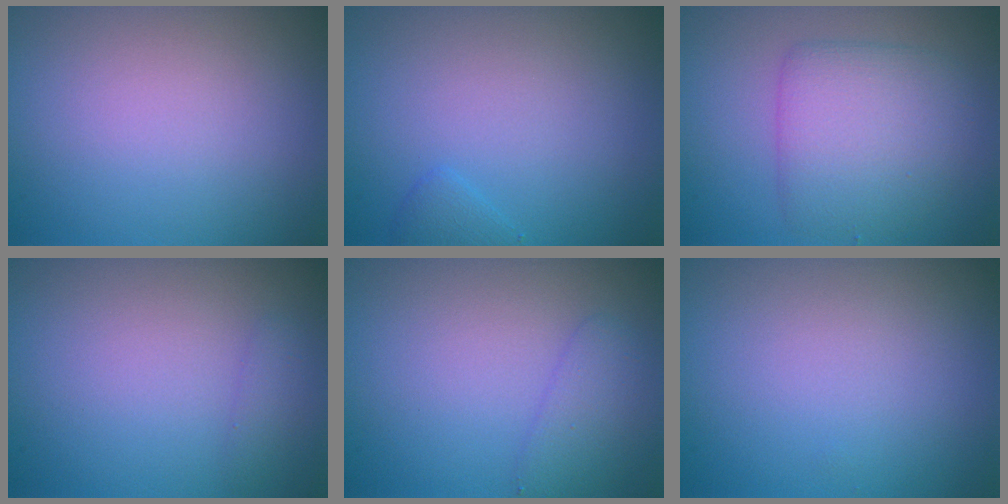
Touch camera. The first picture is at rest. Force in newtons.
{"total": 0.9, "press": 0.9, "slide": 0.1}
{"total": 4.6, "press": 4.6, "slide": 0.1}
{"total": 0.8, "press": 0.8, "slide": 0.0}
{"total": 1.9, "press": 1.9, "slide": 0.1}
{"total": 0.0}